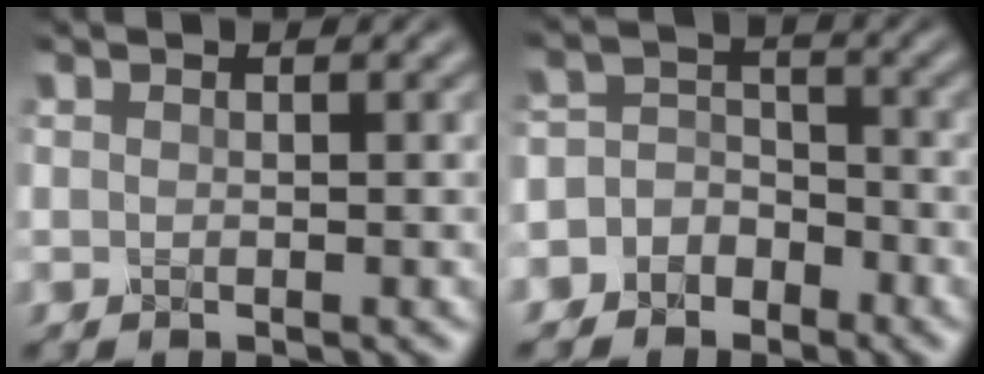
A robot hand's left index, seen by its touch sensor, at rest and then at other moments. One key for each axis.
{"total": 4.6, "fx": -2.8, "fy": 3.6, "fz": 0.6, "tx": 0.024, "ty": 0.007, "tz": -0.069}